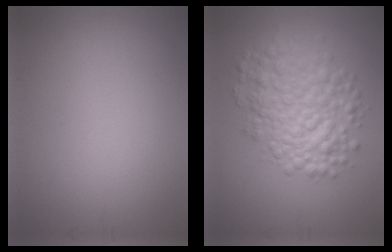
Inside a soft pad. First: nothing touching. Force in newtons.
{"total": 6.4, "press": 6.4, "slide": 0.2}